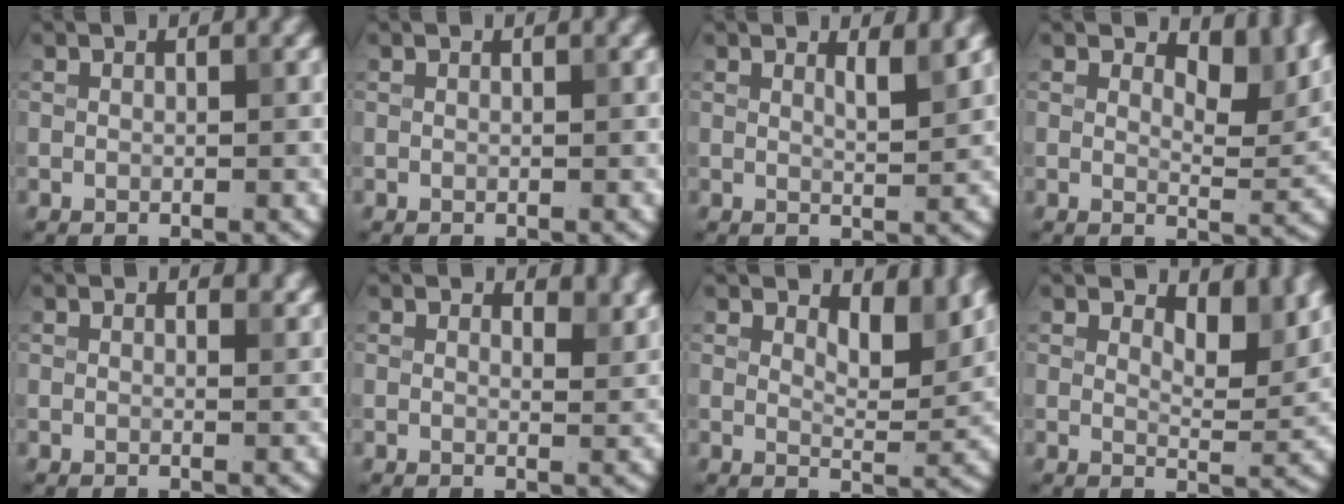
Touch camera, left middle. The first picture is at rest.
{"total": 0.0}
{"total": 1.8, "force": [1.2, 0.4, 1.2], "torque": [-0.013, -0.002, 0.017]}
{"total": 5.6, "force": [3.6, 2.3, 3.5], "torque": [-0.046, -0.004, 0.044]}
{"total": 1.0, "force": [0.8, 0.3, 0.4], "torque": [-0.003, -0.003, 0.014]}
{"total": 2.3, "force": [1.8, 0.9, 1.1], "torque": [-0.017, -0.006, 0.021]}
{"total": 4.0, "force": [2.8, 1.6, 2.5], "torque": [-0.038, -0.008, 0.035]}
{"total": 4.3, "force": [3.1, 1.6, 2.6], "torque": [-0.038, -0.007, 0.038]}